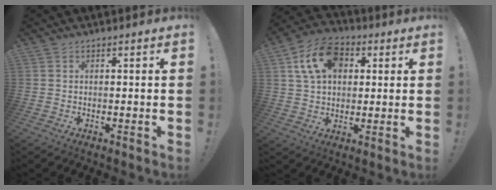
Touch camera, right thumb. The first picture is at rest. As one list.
[{"total": 14.4, "force": [5.0, 10.2, 8.9], "torque": [-0.138, -0.001, 0.099]}]